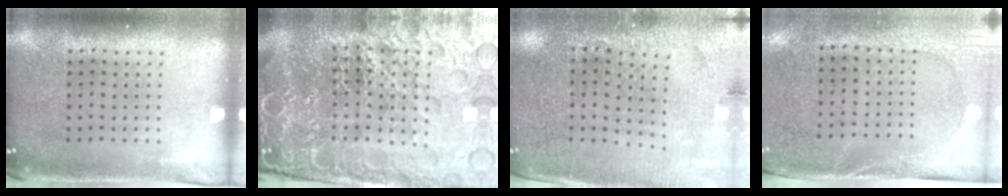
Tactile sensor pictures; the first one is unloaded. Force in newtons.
{"total": 6.7, "press": 5.9, "slide": 3.1}
{"total": 2.8, "press": 2.8, "slide": 0.5}
{"total": 2.7, "press": 2.2, "slide": 1.5}